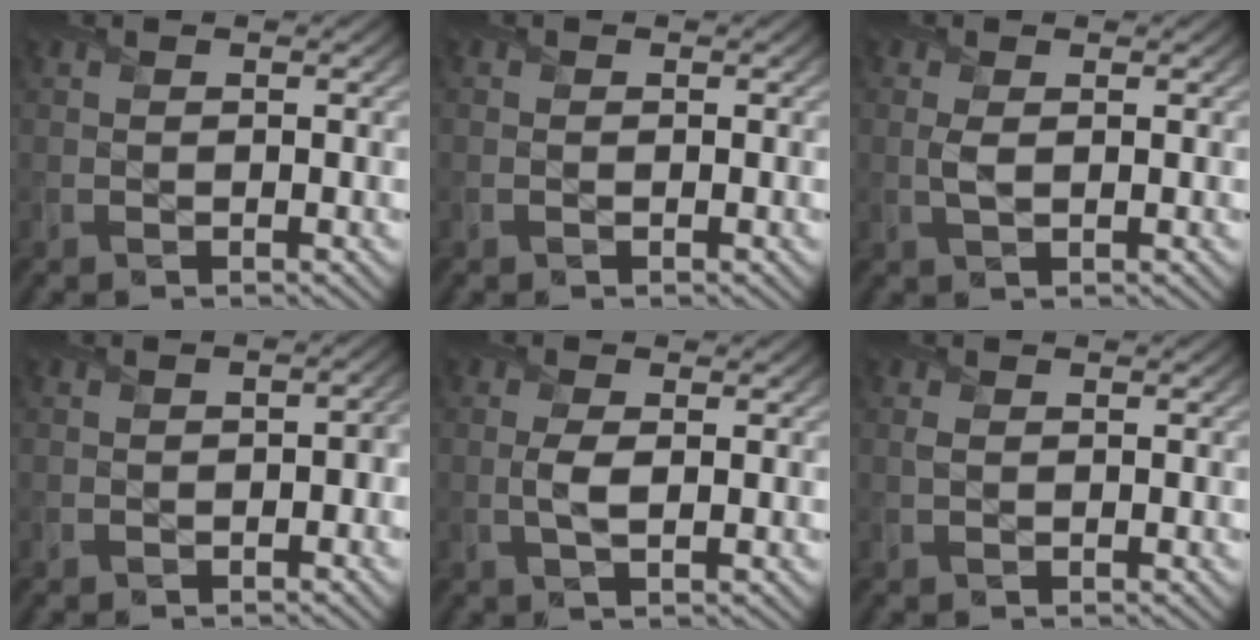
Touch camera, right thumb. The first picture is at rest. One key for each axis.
{"total": 0.0}
{"total": 1.7, "fx": 0.3, "fy": 0.7, "fz": 1.5, "tx": -0.041, "ty": 0.003, "tz": 0.005}
{"total": 2.0, "fx": -0.7, "fy": 1.3, "fz": 1.3, "tx": -0.017, "ty": -0.003, "tz": -0.010}
{"total": 2.4, "fx": 0.1, "fy": 0.9, "fz": 2.2, "tx": -0.057, "ty": 0.001, "tz": -0.001}
{"total": 0.7, "fx": 0.1, "fy": 0.4, "fz": 0.5, "tx": -0.015, "ty": 0.003, "tz": 0.001}